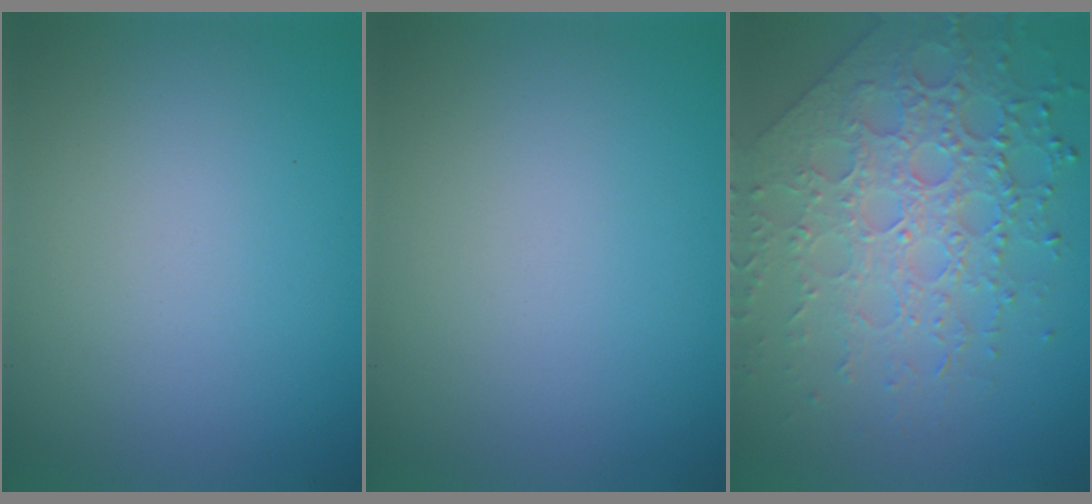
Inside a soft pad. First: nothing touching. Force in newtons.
{"total": 0.0}
{"total": 7.0, "press": 5.5, "slide": 4.3}